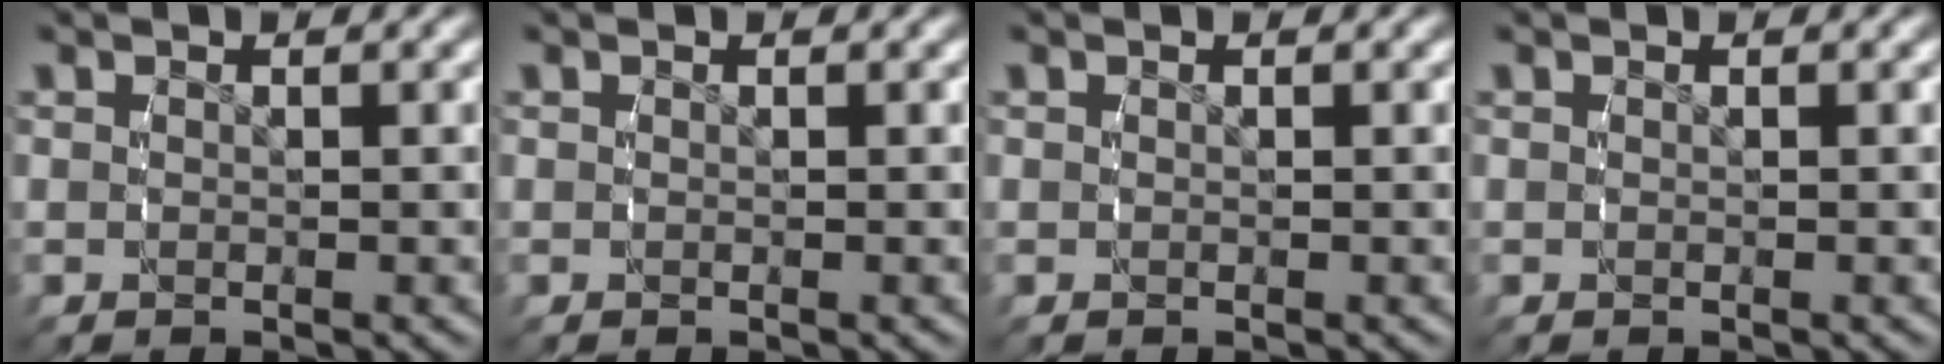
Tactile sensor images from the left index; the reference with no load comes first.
{"total": 0.0}
{"total": 0.0}
{"total": 0.0}